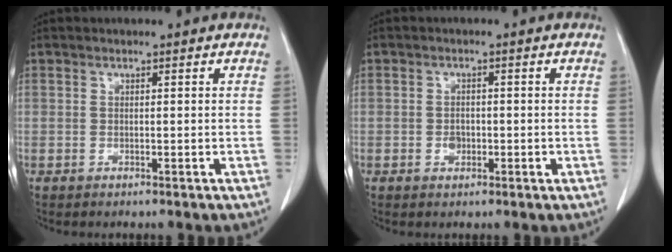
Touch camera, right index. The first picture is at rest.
{"total": 1.7, "force": [-0.4, 1.3, 1.0], "torque": [-0.013, 0.005, -0.001]}